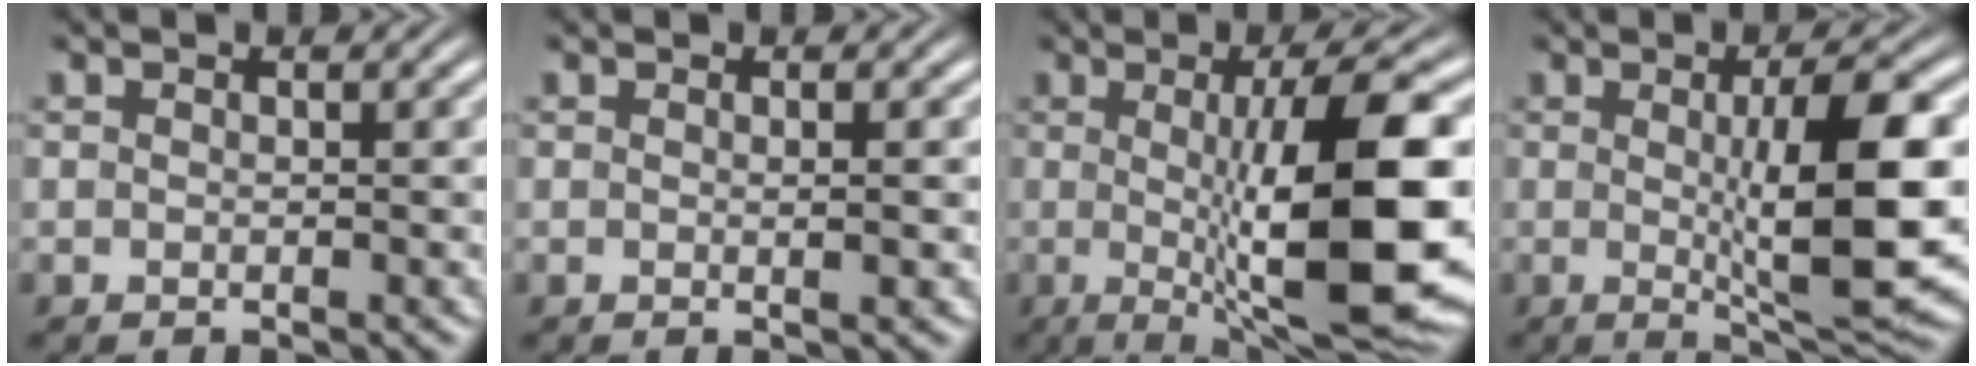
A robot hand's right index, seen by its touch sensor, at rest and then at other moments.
{"total": 0.7, "force": [0.0, -0.3, 0.7], "torque": [-0.009, -0.003, 0.000]}
{"total": 12.5, "force": [-0.4, 2.4, 12.2], "torque": [-0.179, -0.006, 0.005]}
{"total": 9.1, "force": [0.1, 1.7, 9.0], "torque": [-0.133, -0.005, 0.006]}